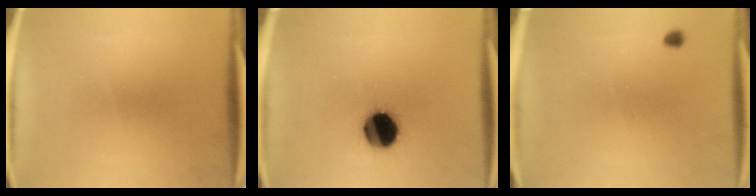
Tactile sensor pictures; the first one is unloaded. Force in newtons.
{"total": 11.5}
{"total": 0.9}